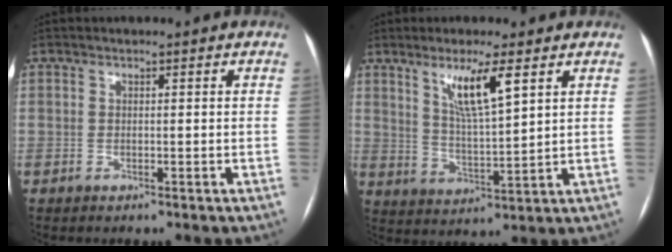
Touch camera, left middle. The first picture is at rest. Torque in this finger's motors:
{"motor_torque": [0.90, -0.81, 0.20, 0.04]}